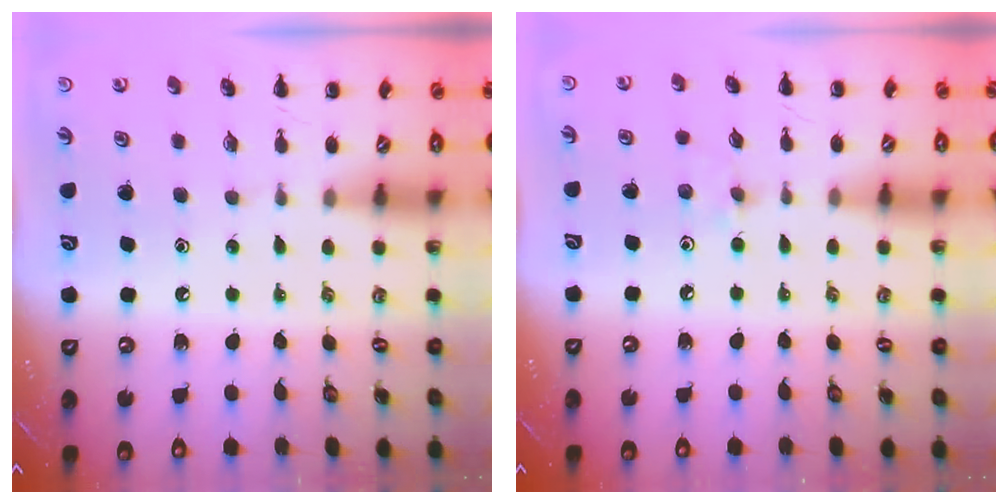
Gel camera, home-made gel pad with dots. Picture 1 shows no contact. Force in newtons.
{"total": 4.0, "press": 3.7, "slide": 1.4}